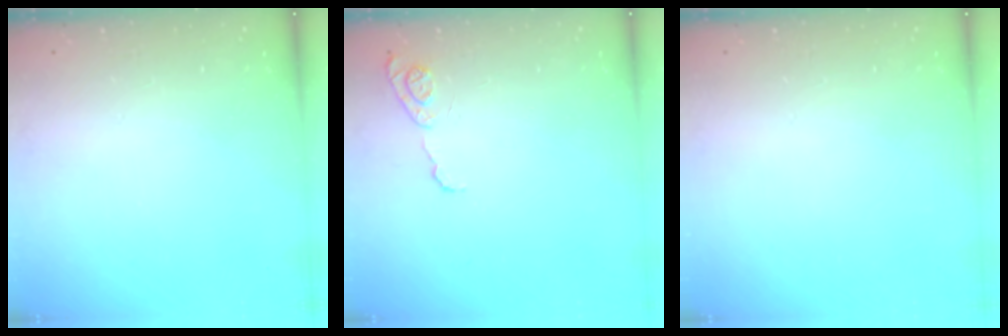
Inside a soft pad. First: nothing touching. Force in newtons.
{"total": 7.6, "press": 7.5, "slide": 0.8}
{"total": 0.0}